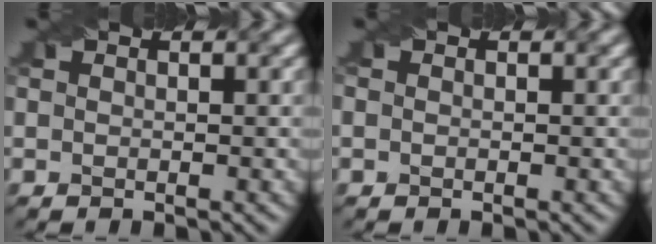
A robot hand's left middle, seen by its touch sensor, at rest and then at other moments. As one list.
[{"total": 0.5, "force": [-0.1, 0.5, 0.2], "torque": [-0.001, -0.004, 0.001]}]